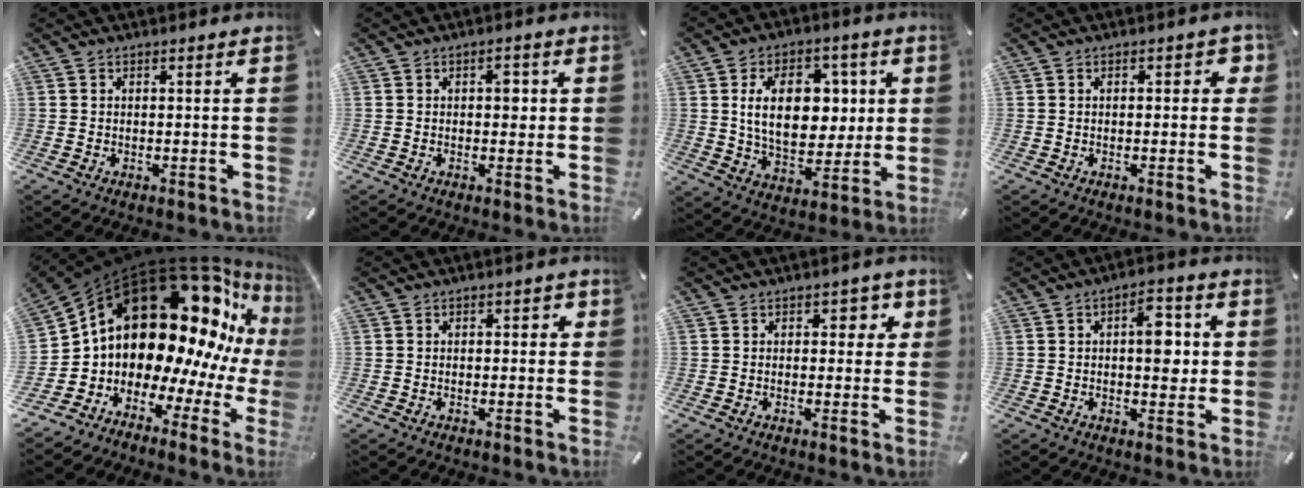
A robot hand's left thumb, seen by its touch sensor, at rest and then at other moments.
{"total": 3.4, "force": [0.5, 2.1, 2.6], "torque": [-0.020, -0.003, -0.002]}
{"total": 16.7, "force": [3.1, 11.4, 11.9], "torque": [-0.201, 0.005, 0.053]}
{"total": 2.3, "force": [0.1, 1.5, 1.7], "torque": [-0.017, 0.004, -0.004]}
{"total": 23.3, "force": [11.6, 13.8, 14.9], "torque": [-0.203, -0.145, 0.226]}
{"total": 1.4, "force": [-0.2, 1.1, 0.8], "torque": [-0.007, 0.004, -0.009]}
{"total": 3.7, "force": [0.9, 2.7, 2.4], "torque": [-0.012, -0.005, 0.003]}
{"total": 8.7, "force": [0.9, 4.8, 7.2], "torque": [-0.085, -0.001, 0.007]}